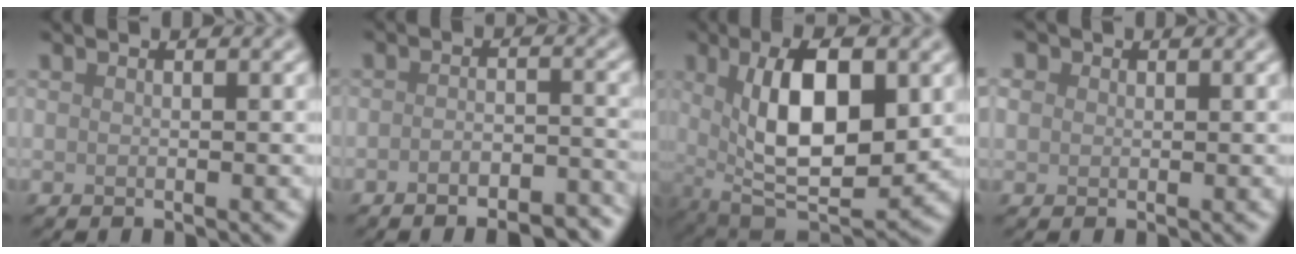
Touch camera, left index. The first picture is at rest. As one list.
[{"total": 4.9, "force": [-3.6, 1.5, 3.0], "torque": [-0.044, 0.002, -0.044]}, {"total": 10.5, "force": [1.7, 4.4, 9.4], "torque": [-0.155, 0.000, 0.026]}, {"total": 1.9, "force": [0.7, 1.6, 0.6], "torque": [-0.012, 0.008, -0.001]}]